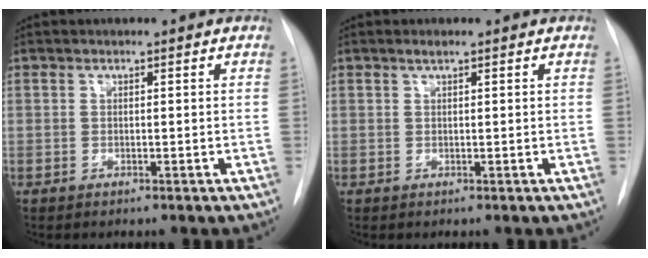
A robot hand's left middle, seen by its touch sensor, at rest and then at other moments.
{"total": 0.7, "force": [0.5, 0.0, 0.5], "torque": [-0.010, 0.002, 0.010]}